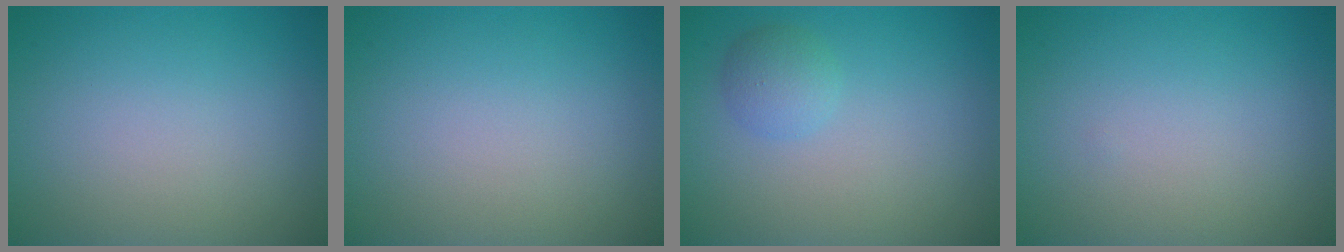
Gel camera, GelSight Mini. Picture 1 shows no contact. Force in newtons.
{"total": 0.0}
{"total": 1.9, "press": 1.9, "slide": 0.1}
{"total": 0.0}